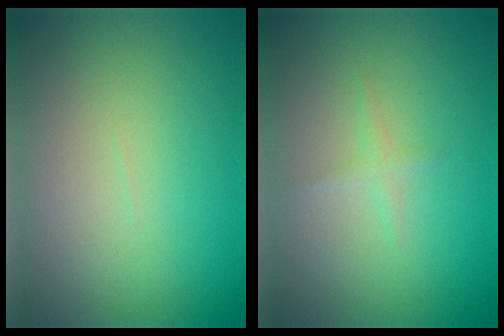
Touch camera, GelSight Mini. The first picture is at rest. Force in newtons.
{"total": 0.8, "press": 0.8, "slide": 0.1}